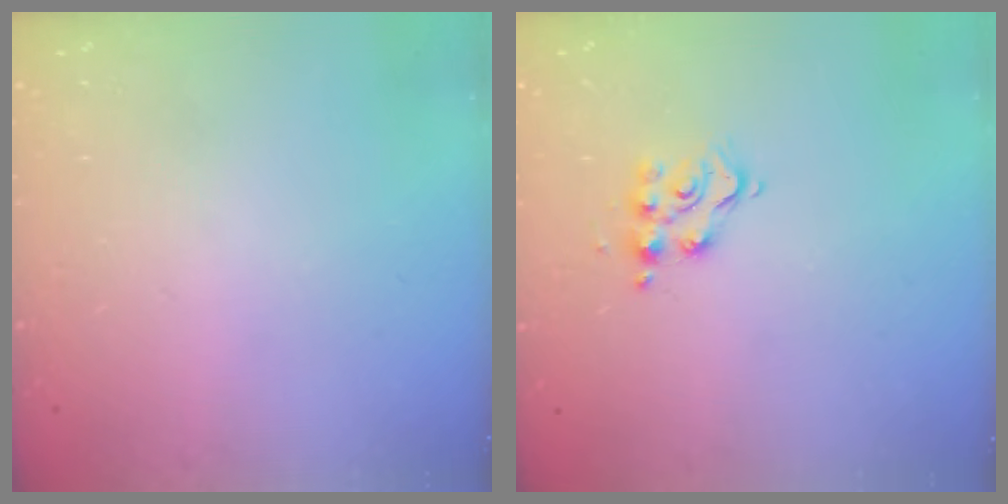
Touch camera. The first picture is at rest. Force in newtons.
{"total": 8.8, "press": 8.7, "slide": 0.7}